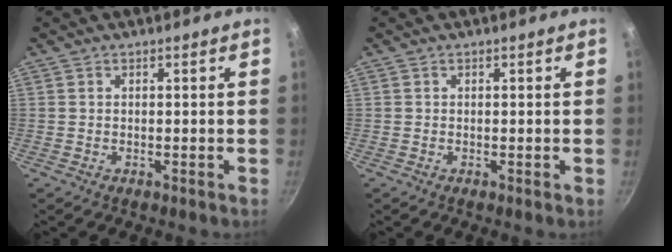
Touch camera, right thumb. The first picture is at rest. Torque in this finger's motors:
{"motor_torque": [0.47, 0.38, 0.23, -0.12, 0.01]}